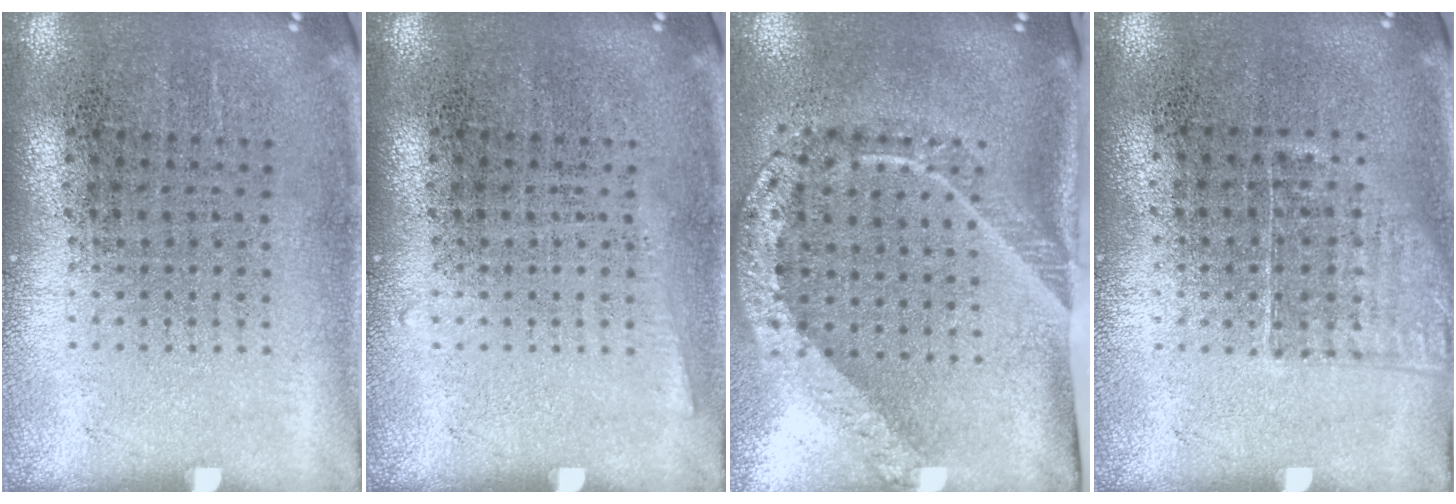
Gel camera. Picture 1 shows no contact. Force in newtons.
{"total": 0.5, "press": 0.5, "slide": 0.1}
{"total": 2.3, "press": 1.5, "slide": 1.7}
{"total": 1.2, "press": 1.0, "slide": 0.7}